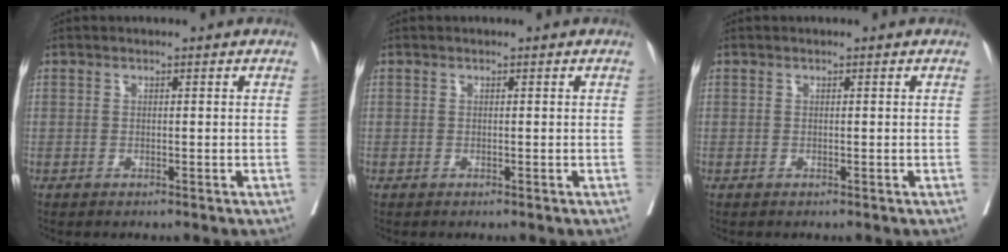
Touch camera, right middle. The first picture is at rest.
{"total": 0.0}
{"total": 0.0}